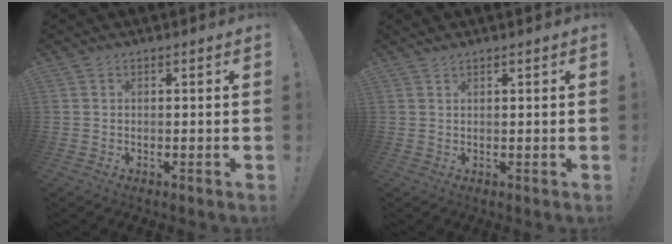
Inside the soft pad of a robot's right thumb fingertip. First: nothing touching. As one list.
[{"total": 1.0, "force": [0.9, -0.1, 0.4], "torque": [-0.005, -0.003, 0.015]}]